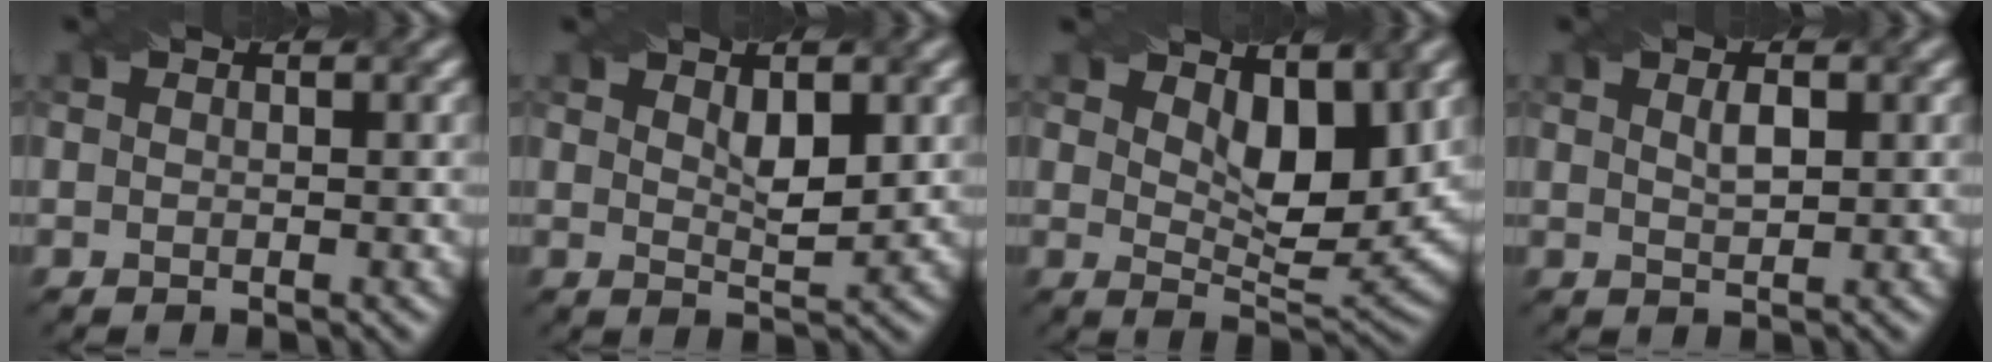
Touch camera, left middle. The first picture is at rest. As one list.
[{"total": 2.7, "force": [1.1, 1.0, 2.2], "torque": [-0.038, -0.003, 0.022]}, {"total": 5.6, "force": [2.6, 2.4, 4.3], "torque": [-0.066, -0.013, 0.043]}, {"total": 1.6, "force": [0.7, 0.6, 1.4], "torque": [-0.025, 0.001, 0.015]}]